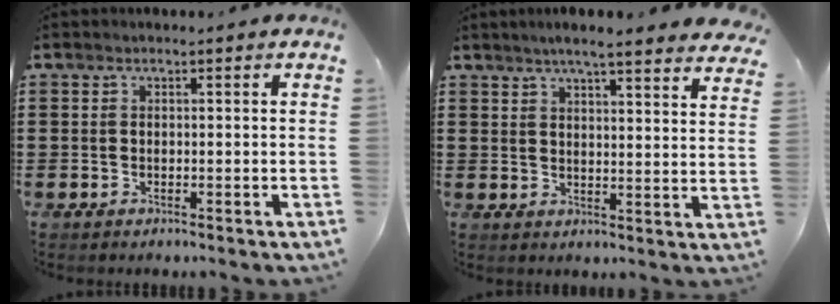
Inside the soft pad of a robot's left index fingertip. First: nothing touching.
{"total": 4.8, "force": [4.3, -0.3, 2.0], "torque": [-0.054, -0.014, 0.075]}